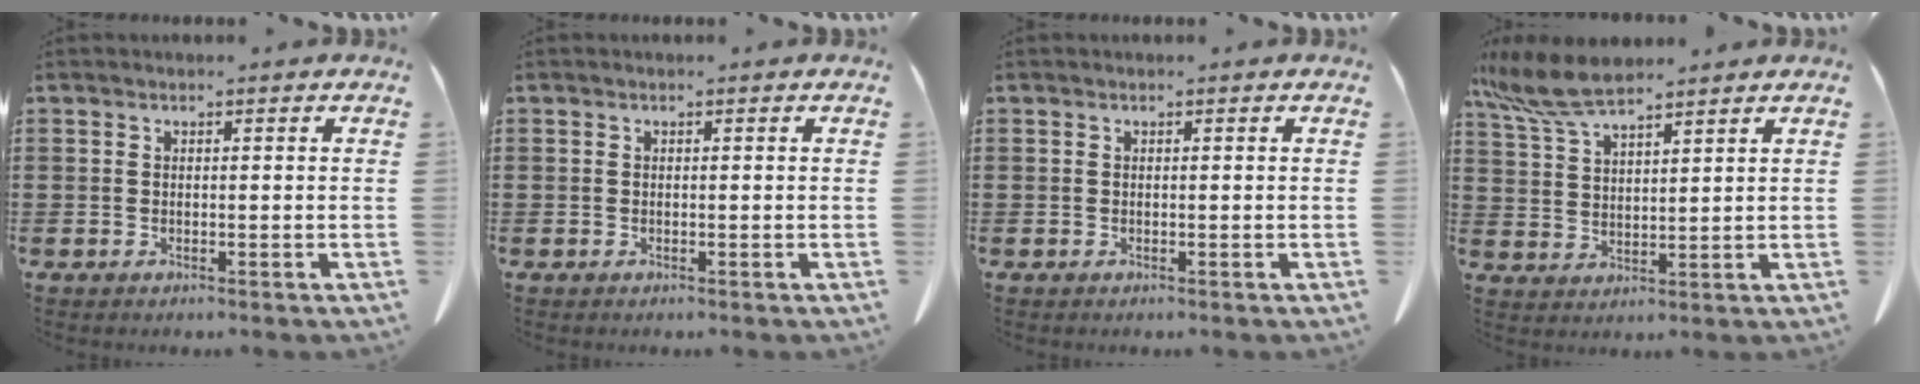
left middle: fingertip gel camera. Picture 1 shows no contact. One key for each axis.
{"total": 0.0}
{"total": 0.0}
{"total": 8.3, "fx": 6.6, "fy": 1.8, "fz": 4.8, "tx": -0.125, "ty": -0.018, "tz": 0.120}